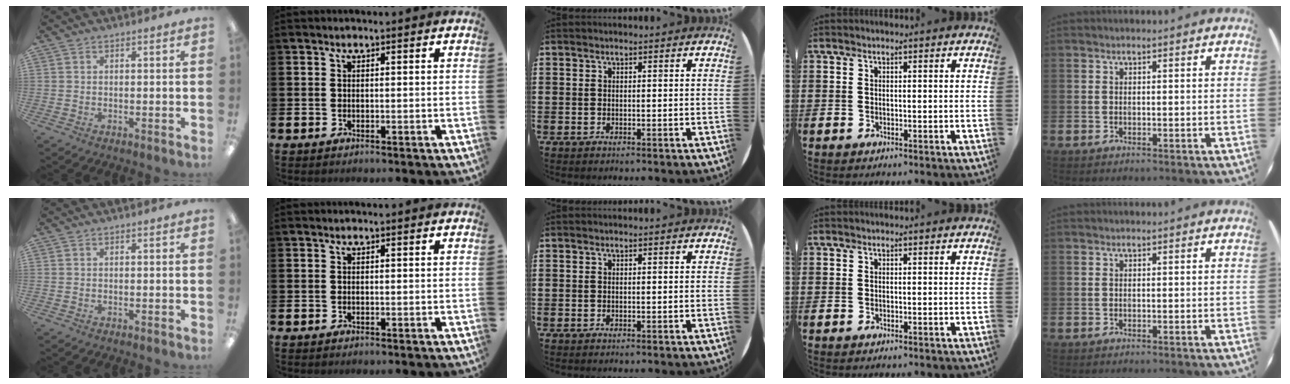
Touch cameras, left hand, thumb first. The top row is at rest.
{}